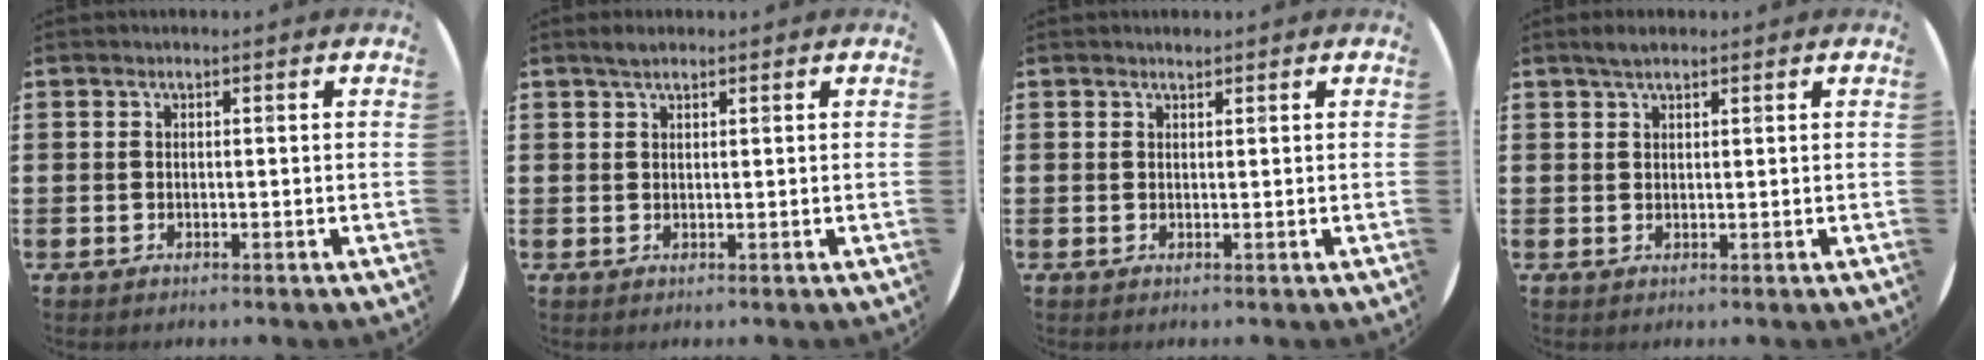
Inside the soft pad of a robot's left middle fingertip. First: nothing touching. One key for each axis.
{"total": 1.6, "fx": 1.3, "fy": 0.5, "fz": 0.8, "tx": -0.008, "ty": 0.001, "tz": 0.021}
{"total": 0.7, "fx": 0.7, "fy": 0.0, "fz": 0.0, "tx": -0.001, "ty": 0.002, "tz": 0.014}
{"total": 2.0, "fx": 1.5, "fy": 0.6, "fz": 1.1, "tx": -0.015, "ty": 0.003, "tz": 0.025}